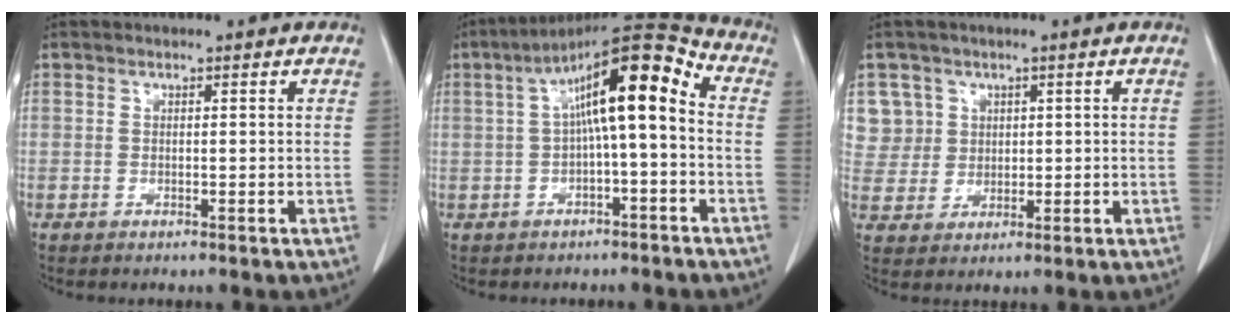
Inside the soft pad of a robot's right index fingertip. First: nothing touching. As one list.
[{"total": 12.9, "force": [1.0, 2.6, 12.6], "torque": [-0.201, 0.054, 0.014]}, {"total": 5.9, "force": [2.2, 5.5, -0.4], "torque": [0.019, 0.014, 0.054]}]